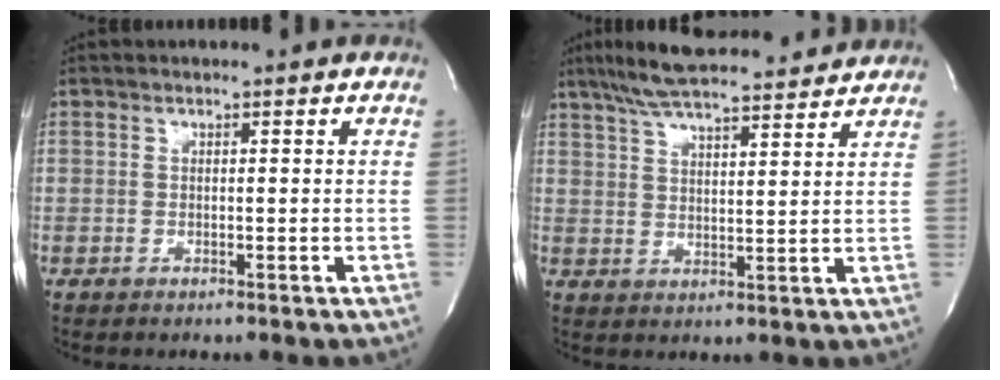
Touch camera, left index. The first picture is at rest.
{"total": 15.4, "force": [13.7, 2.1, 6.8], "torque": [-0.122, 0.029, 0.208]}